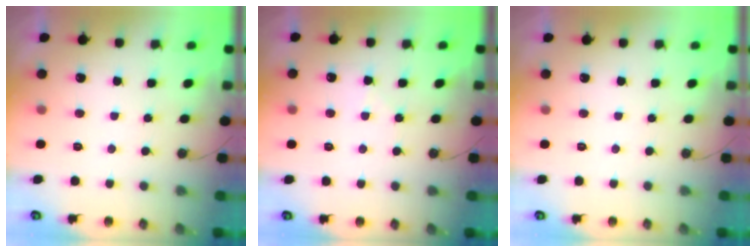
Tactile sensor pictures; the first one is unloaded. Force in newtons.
{"total": 5.7, "press": 5.7, "slide": 0.8}
{"total": 0.0}